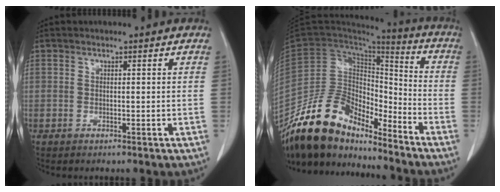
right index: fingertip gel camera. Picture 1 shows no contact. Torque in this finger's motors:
{"motor_torque": [1.00, -0.98, 0.01, -0.14]}